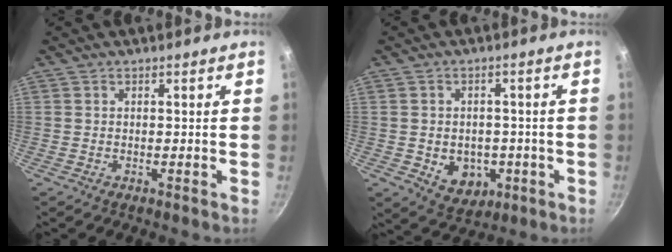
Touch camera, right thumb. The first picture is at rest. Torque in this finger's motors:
{"motor_torque": [-0.13, 0.38, -0.27, 0.23, 0.05]}